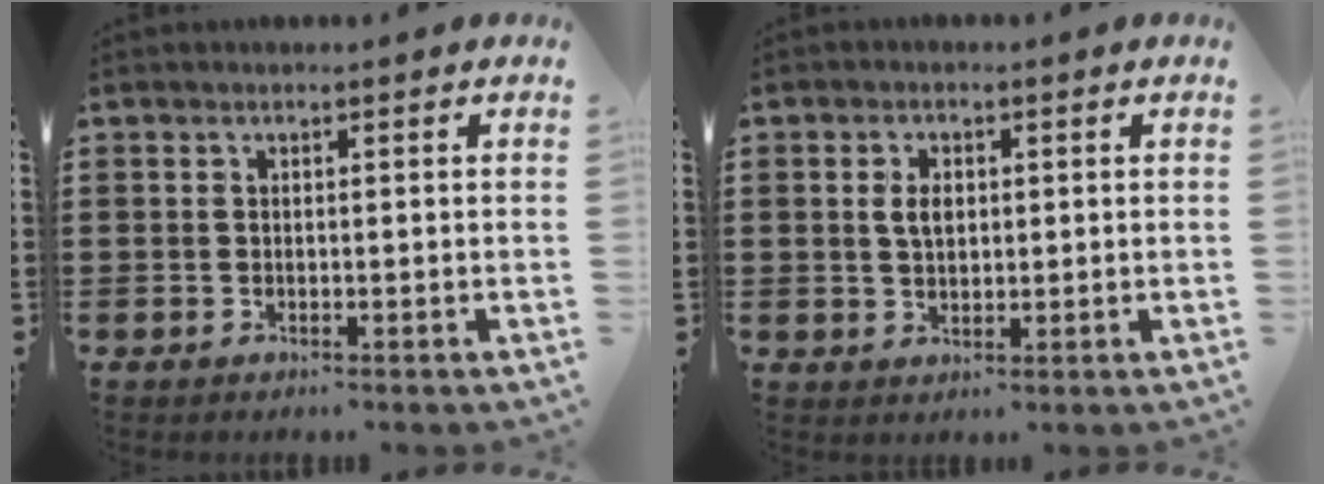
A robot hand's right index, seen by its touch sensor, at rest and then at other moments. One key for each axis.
{"total": 3.1, "fx": 0.5, "fy": 1.8, "fz": 2.4, "tx": -0.043, "ty": 0.005, "tz": 0.005}